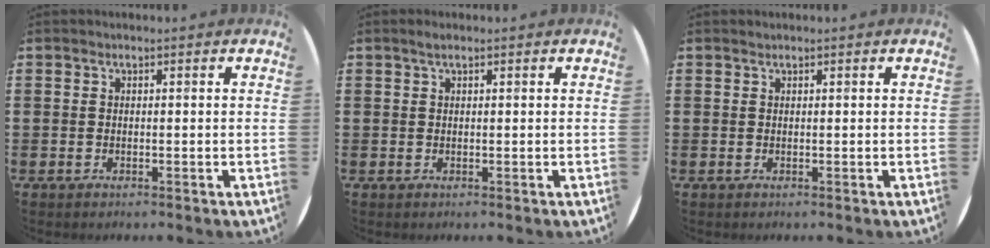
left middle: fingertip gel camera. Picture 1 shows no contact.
{"total": 0.9, "force": [0.5, 0.4, 0.5], "torque": [-0.004, 0.001, 0.008]}
{"total": 0.0}